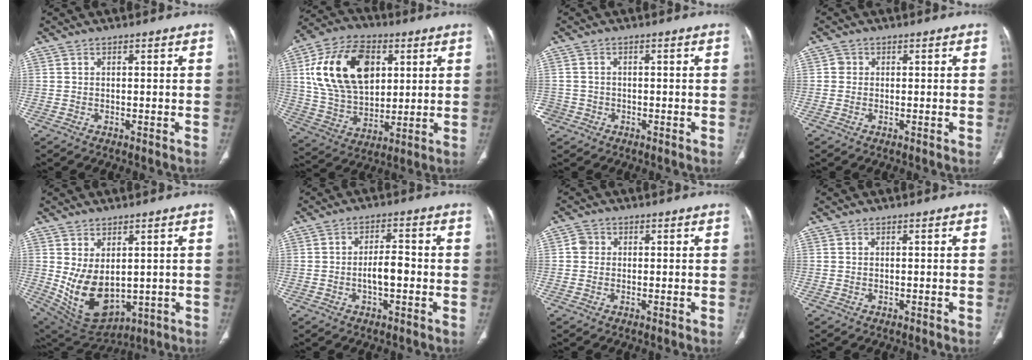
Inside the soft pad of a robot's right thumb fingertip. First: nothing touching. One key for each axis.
{"total": 21.4, "fx": 6.2, "fy": 13.8, "fz": 15.2, "tx": -0.250, "ty": -0.008, "tz": 0.115}
{"total": 3.1, "fx": -1.3, "fy": 2.8, "fz": 0.1, "tx": 0.008, "ty": 0.014, "tz": -0.025}
{"total": 1.3, "fx": 0.1, "fy": 1.2, "fz": 0.3, "tx": 0.002, "ty": 0.003, "tz": 0.000}
{"total": 12.3, "fx": 0.3, "fy": 7.9, "fz": 9.4, "tx": -0.149, "ty": -0.016, "tz": 0.044}
{"total": 4.9, "fx": -1.1, "fy": 2.1, "fz": 4.3, "tx": -0.070, "ty": 0.017, "tz": -0.021}
{"total": 2.3, "fx": 0.3, "fy": 2.1, "fz": 0.8, "tx": -0.003, "ty": 0.004, "tz": 0.002}
{"total": 0.0}